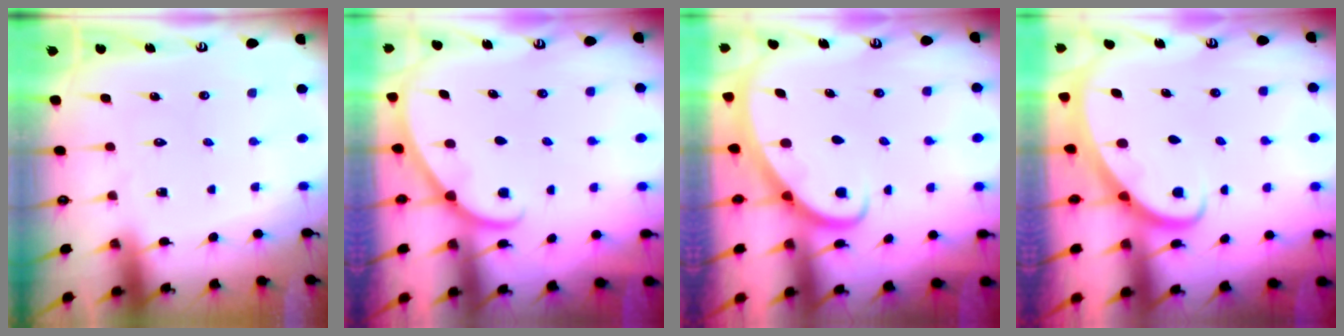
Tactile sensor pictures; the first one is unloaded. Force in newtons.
{"total": 1.7, "press": 1.6, "slide": 0.2}
{"total": 2.9, "press": 2.9, "slide": 0.2}
{"total": 2.8, "press": 2.8, "slide": 0.2}